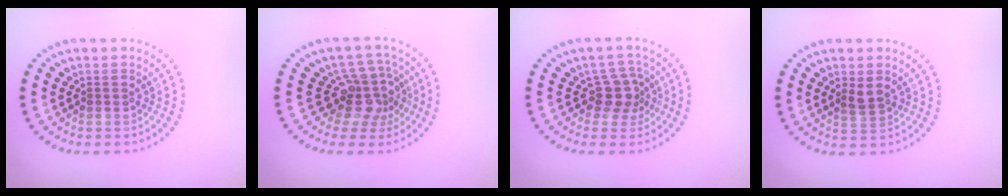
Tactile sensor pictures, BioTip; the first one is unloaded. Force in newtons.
{"total": 4.0, "press": 3.0, "slide": 2.6}
{"total": 2.7, "press": 2.2, "slide": 1.7}
{"total": 1.5, "press": 1.3, "slide": 0.6}